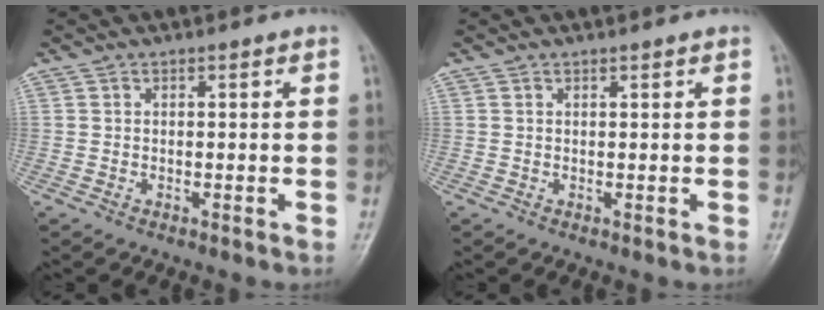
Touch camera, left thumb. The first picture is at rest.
{"total": 0.5, "force": [0.5, 0.0, 0.2], "torque": [-0.006, -0.004, 0.009]}